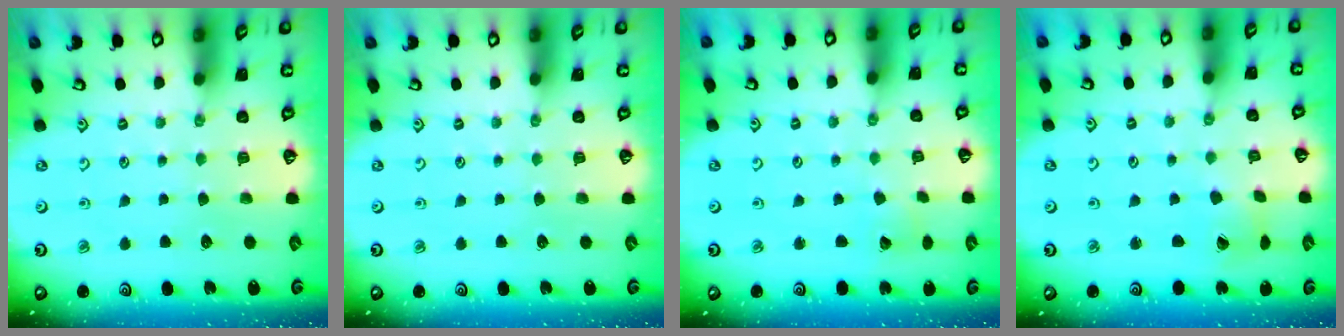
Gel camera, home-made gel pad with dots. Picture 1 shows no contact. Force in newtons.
{"total": 0.0}
{"total": 2.9, "press": 2.9, "slide": 0.2}
{"total": 2.4, "press": 2.4, "slide": 0.4}